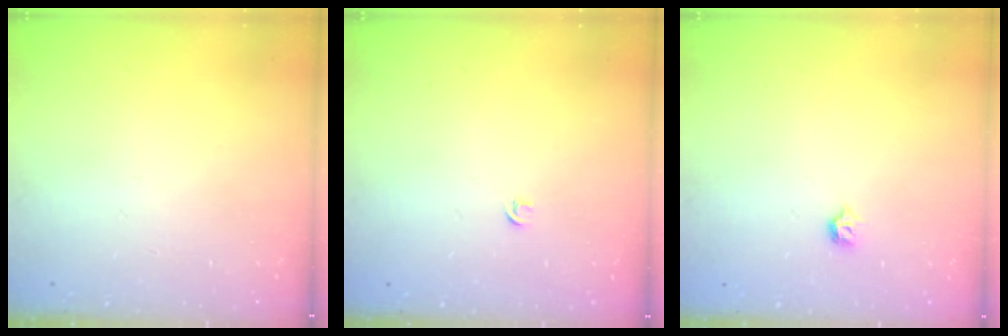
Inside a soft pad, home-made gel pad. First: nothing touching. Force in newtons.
{"total": 2.7, "press": 2.6, "slide": 0.6}
{"total": 4.0, "press": 4.0, "slide": 0.8}